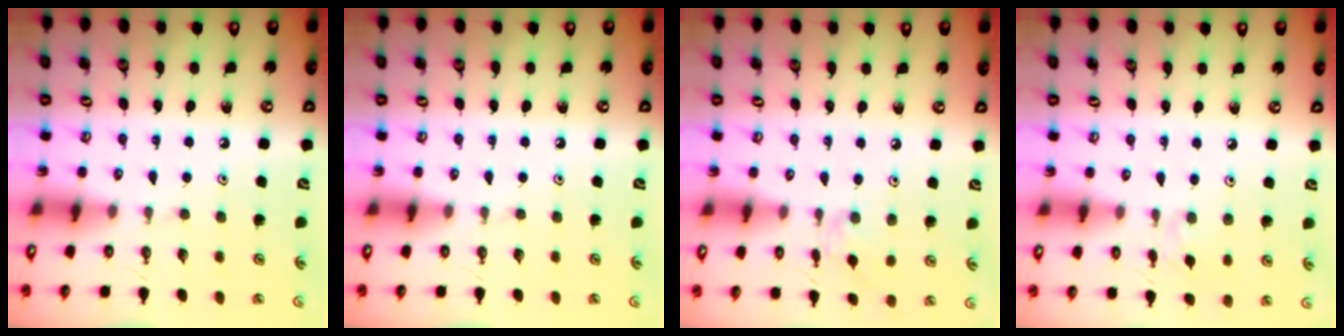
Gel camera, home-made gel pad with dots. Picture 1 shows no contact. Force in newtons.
{"total": 0.0}
{"total": 4.0, "press": 4.0, "slide": 0.8}
{"total": 2.4, "press": 2.4, "slide": 0.4}